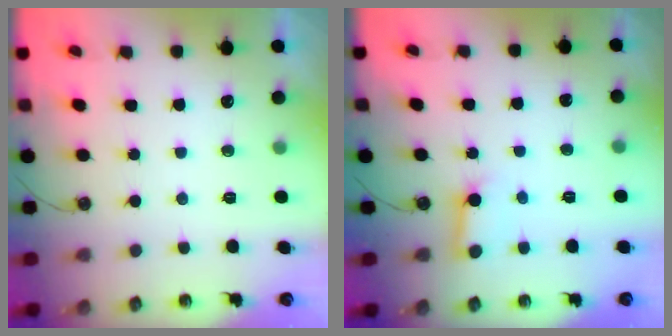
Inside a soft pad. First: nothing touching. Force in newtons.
{"total": 6.0, "press": 6.0, "slide": 0.7}